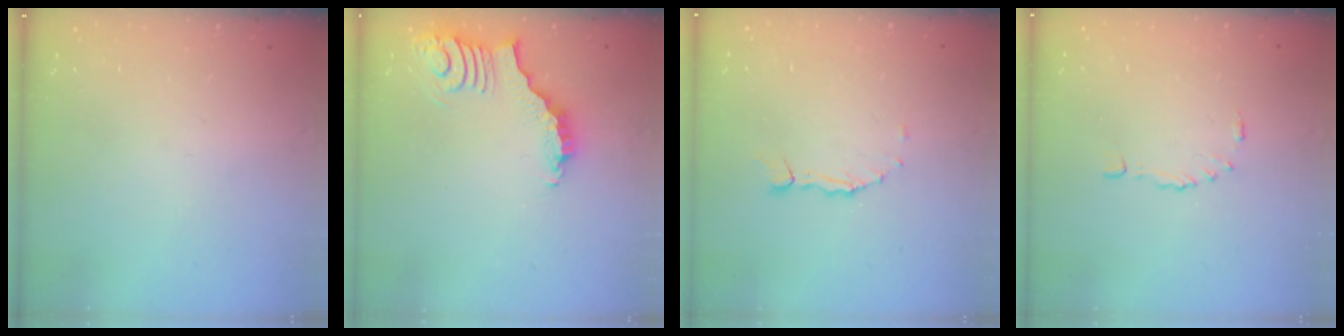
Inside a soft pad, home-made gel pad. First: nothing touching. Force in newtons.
{"total": 3.8, "press": 3.8, "slide": 0.6}
{"total": 1.5, "press": 1.5, "slide": 0.2}
{"total": 4.2, "press": 4.1, "slide": 0.5}